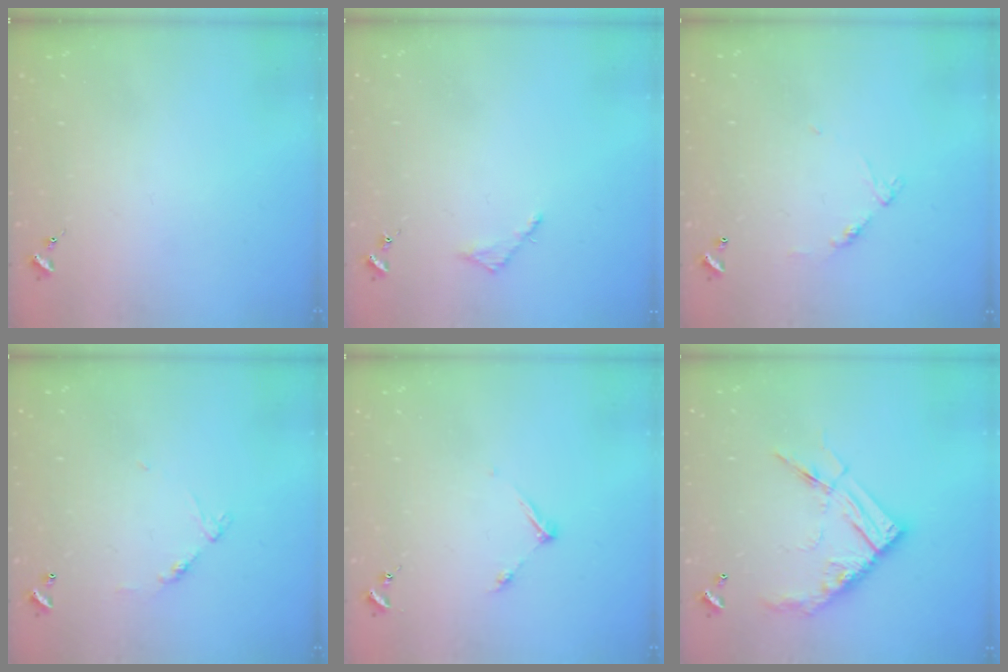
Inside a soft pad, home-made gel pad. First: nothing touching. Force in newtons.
{"total": 2.8, "press": 2.7, "slide": 0.3}
{"total": 6.7, "press": 6.6, "slide": 0.5}
{"total": 6.7, "press": 6.6, "slide": 0.5}
{"total": 5.6, "press": 5.6, "slide": 0.6}
{"total": 15.8, "press": 15.7, "slide": 1.4}